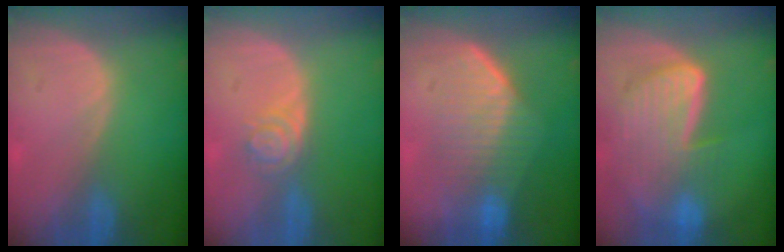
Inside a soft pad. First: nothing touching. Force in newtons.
{"total": 3.9, "press": 3.5, "slide": 1.9}
{"total": 7.3, "press": 7.3, "slide": 0.9}
{"total": 9.3, "press": 8.1, "slide": 4.6}